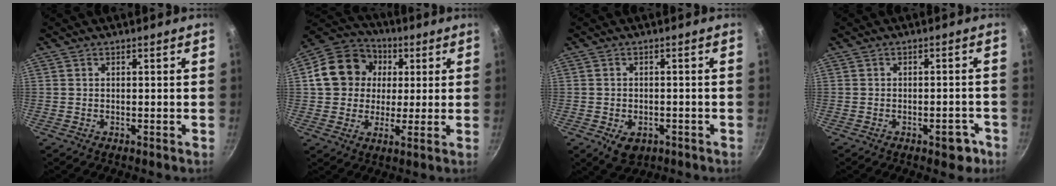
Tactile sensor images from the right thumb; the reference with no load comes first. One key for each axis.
{"total": 14.3, "fx": 3.2, "fy": 11.9, "fz": 7.1, "tx": -0.107, "ty": 0.013, "tz": 0.034}
{"total": 5.0, "fx": -1.9, "fy": 3.6, "fz": 3.0, "tx": -0.038, "ty": 0.006, "tz": -0.016}
{"total": 4.4, "fx": -2.3, "fy": 2.3, "fz": 3.0, "tx": -0.016, "ty": 0.025, "tz": -0.019}